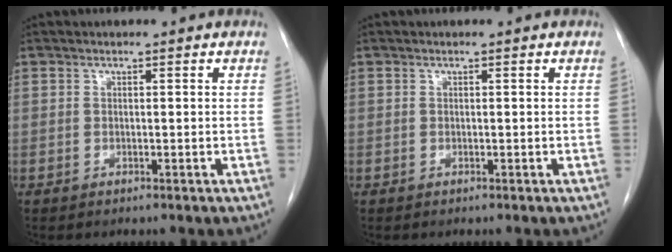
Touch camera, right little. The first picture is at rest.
{"total": 0.0}